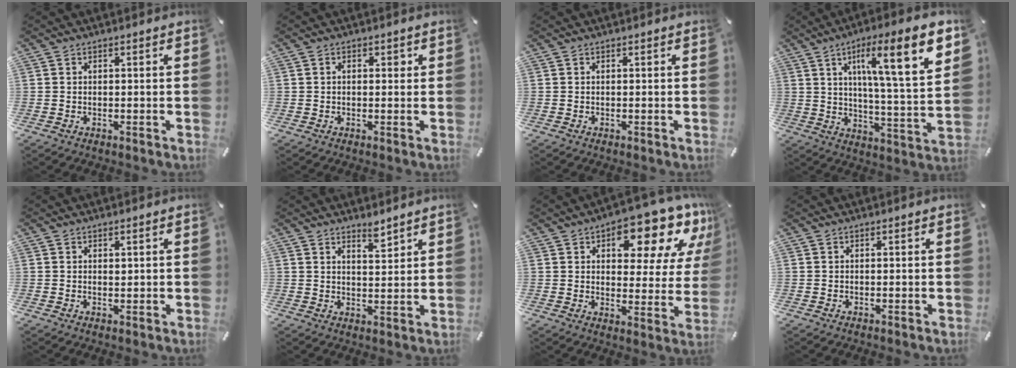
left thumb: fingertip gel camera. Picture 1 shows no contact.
{"total": 1.3, "force": [0.2, 0.9, 1.0], "torque": [-0.021, 0.007, 0.001]}
{"total": 0.0}
{"total": 17.2, "force": [8.7, 2.6, 14.6], "torque": [-0.221, -0.046, 0.123]}
{"total": 0.6, "force": [0.3, 0.5, 0.2], "torque": [-0.005, 0.000, 0.007]}
{"total": 3.8, "force": [3.5, 0.8, 1.1], "torque": [-0.004, -0.030, 0.061]}
{"total": 16.6, "force": [10.6, 7.6, 10.2], "torque": [-0.125, -0.069, 0.171]}
{"total": 0.0}